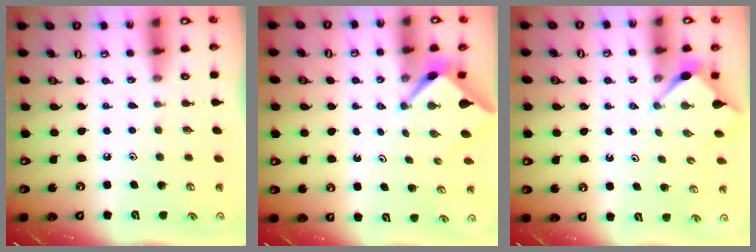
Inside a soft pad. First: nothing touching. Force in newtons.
{"total": 2.6, "press": 2.6, "slide": 0.3}
{"total": 2.9, "press": 2.9, "slide": 0.4}